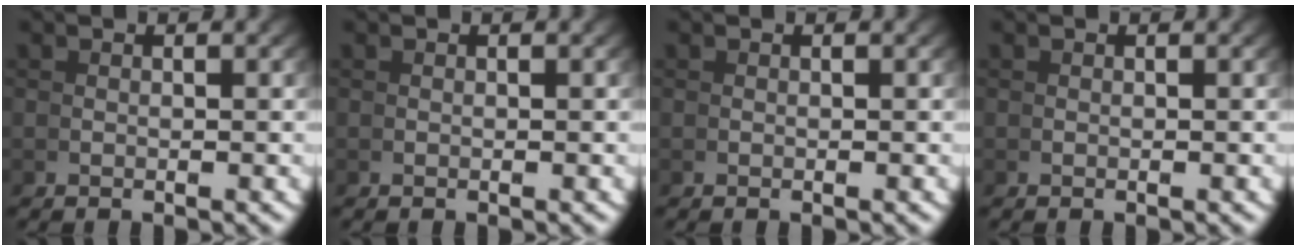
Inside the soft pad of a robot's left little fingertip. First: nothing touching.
{"total": 0.0}
{"total": 0.0}
{"total": 0.0}